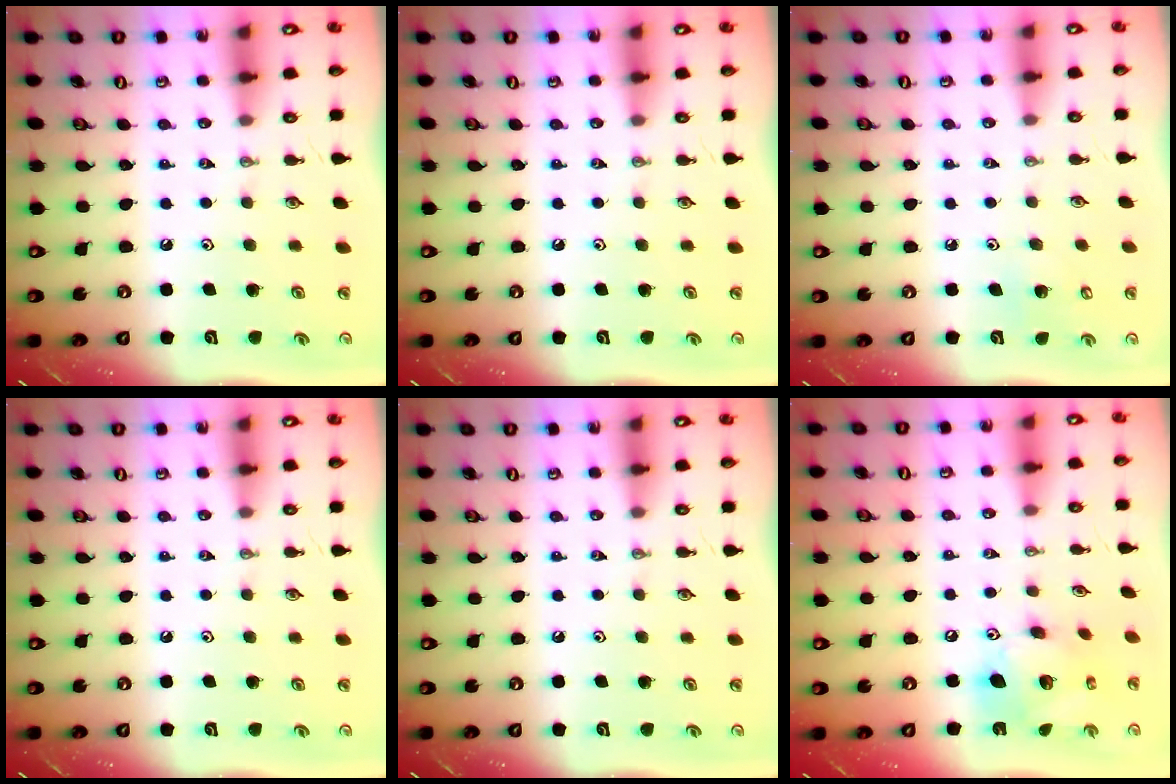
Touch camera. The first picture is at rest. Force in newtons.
{"total": 0.0}
{"total": 4.5, "press": 4.5, "slide": 0.3}
{"total": 0.0}
{"total": 0.0}
{"total": 15.3, "press": 15.2, "slide": 1.6}